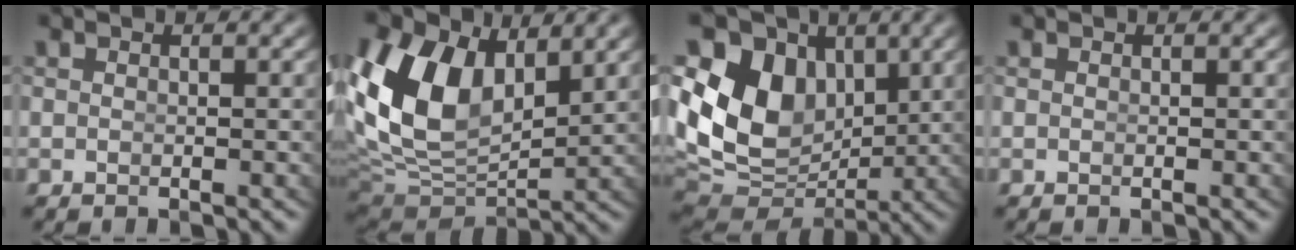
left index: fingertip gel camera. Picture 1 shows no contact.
{"total": 12.0, "force": [2.2, 8.6, 8.1], "torque": [-0.184, -0.019, 0.048]}
{"total": 16.3, "force": [1.7, 13.4, 9.1], "torque": [-0.181, -0.033, 0.031]}
{"total": 0.0}